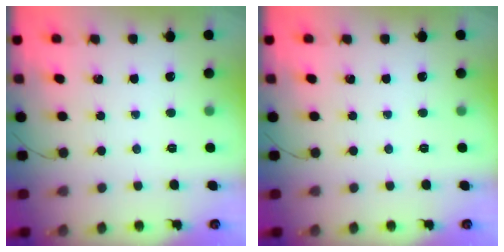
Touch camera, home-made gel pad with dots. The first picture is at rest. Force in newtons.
{"total": 0.0}